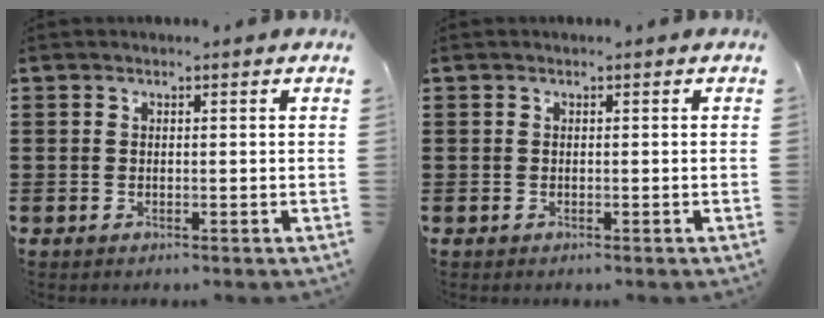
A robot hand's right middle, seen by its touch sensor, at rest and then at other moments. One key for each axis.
{"total": 0.0}